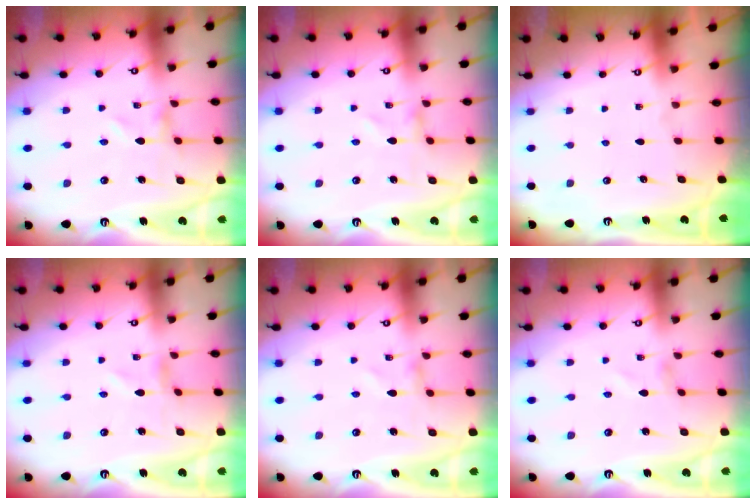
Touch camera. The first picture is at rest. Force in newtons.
{"total": 0.8, "press": 0.8, "slide": 0.1}
{"total": 0.0}
{"total": 1.0, "press": 0.9, "slide": 0.1}
{"total": 0.5, "press": 0.5, "slide": 0.1}
{"total": 1.4, "press": 1.4, "slide": 0.1}